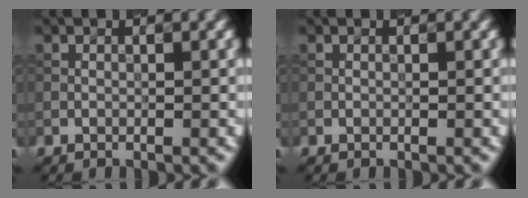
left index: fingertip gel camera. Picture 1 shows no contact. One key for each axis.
{"total": 0.0}